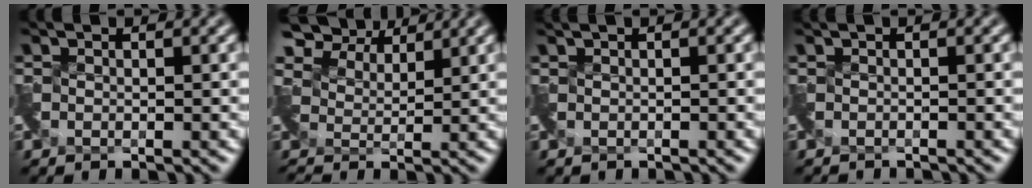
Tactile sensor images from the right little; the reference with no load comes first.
{"total": 6.0, "force": [5.3, 2.4, 1.5], "torque": [-0.048, 0.019, 0.085]}
{"total": 0.8, "force": [0.0, 0.5, 0.6], "torque": [-0.012, -0.006, 0.000]}
{"total": 1.0, "force": [-0.9, 0.1, 0.2], "torque": [-0.005, -0.017, -0.019]}